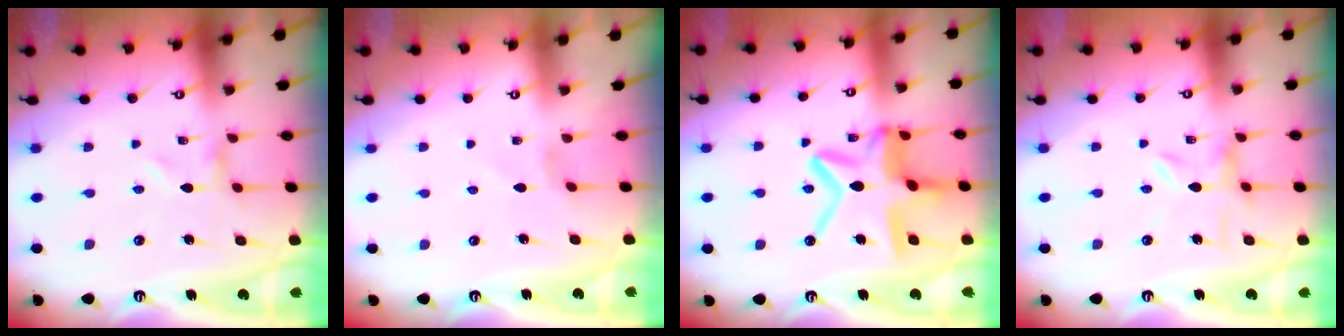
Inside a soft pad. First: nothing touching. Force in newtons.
{"total": 1.9, "press": 1.9, "slide": 0.4}
{"total": 16.9, "press": 16.8, "slide": 1.4}
{"total": 2.0, "press": 2.0, "slide": 0.3}